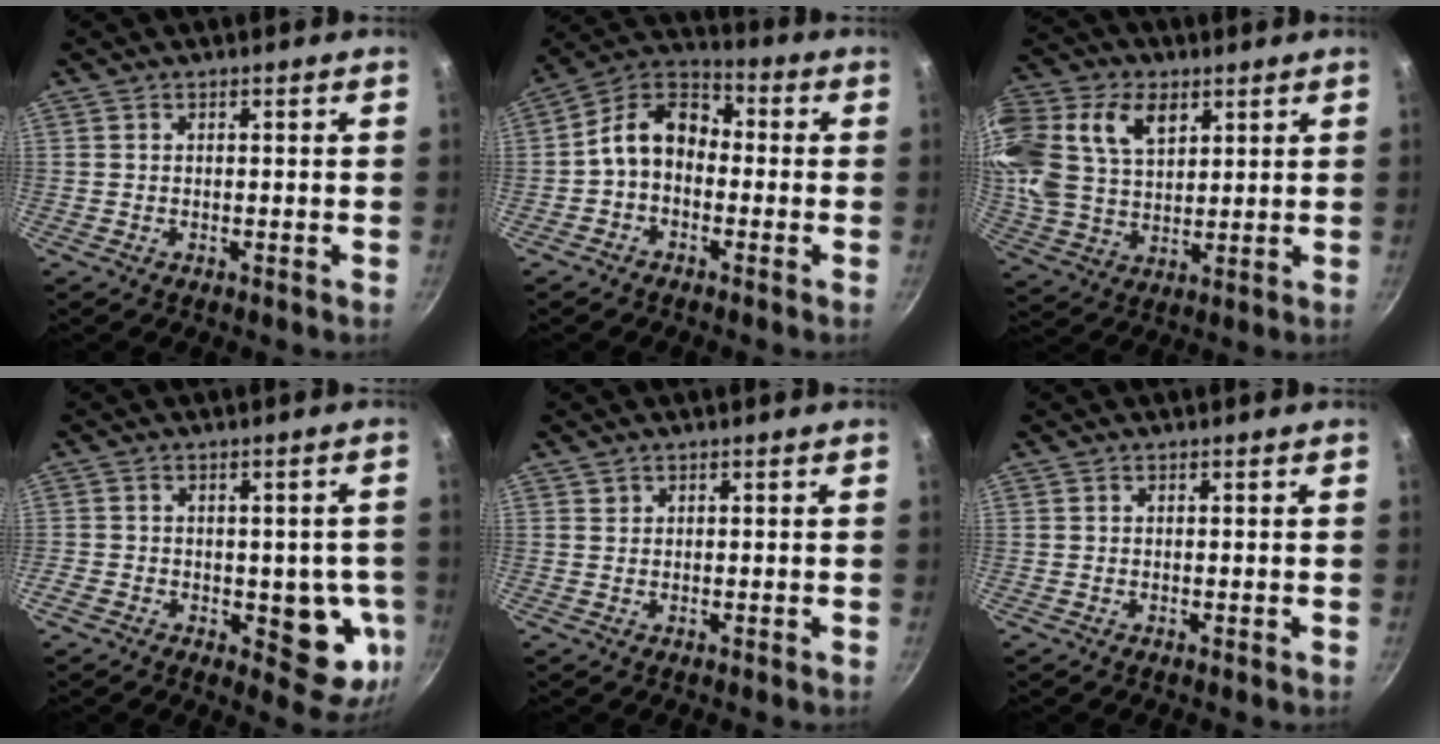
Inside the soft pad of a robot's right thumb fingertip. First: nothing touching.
{"total": 9.9, "force": [-1.3, 7.3, 6.6], "torque": [-0.090, 0.044, -0.049]}
{"total": 25.0, "force": [9.8, 17.0, 15.5], "torque": [-0.363, 0.039, 0.182]}
{"total": 11.4, "force": [-2.9, 6.7, 8.8], "torque": [-0.068, -0.002, -0.035]}
{"total": 0.6, "force": [0.4, 0.5, 0.0], "torque": [0.007, 0.004, 0.006]}
{"total": 0.0}